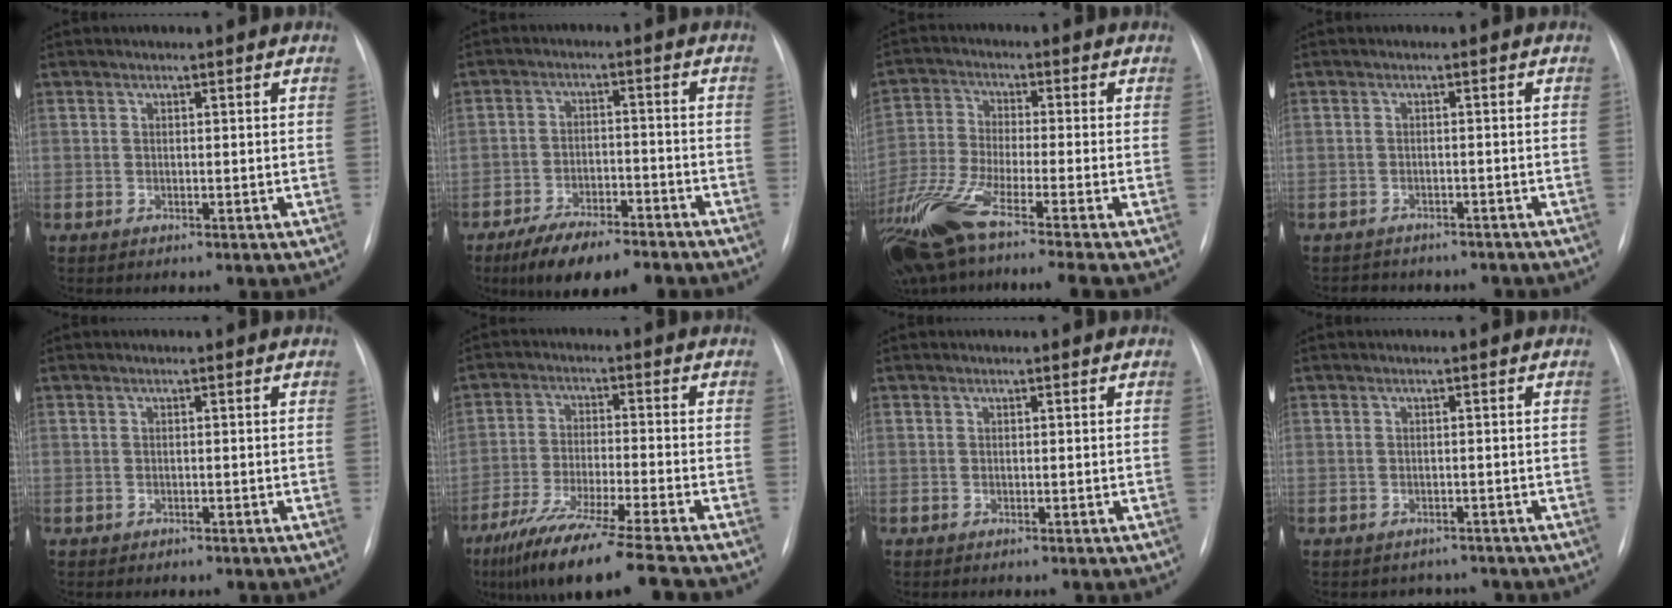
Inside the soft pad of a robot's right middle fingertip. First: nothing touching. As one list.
[{"total": 9.9, "force": [-7.7, 3.0, 5.4], "torque": [-0.087, -0.012, -0.131]}, {"total": 15.7, "force": [-10.8, 0.2, 11.4], "torque": [-0.257, -0.046, -0.201]}, {"total": 6.7, "force": [-5.9, 2.8, 1.4], "torque": [-0.021, 0.009, -0.067]}, {"total": 0.0}, {"total": 15.1, "force": [-11.7, -1.1, 9.5], "torque": [-0.174, -0.050, -0.196]}, {"total": 0.0}, {"total": 2.3, "force": [-1.9, 1.1, -0.4], "torque": [0.002, 0.009, -0.025]}]